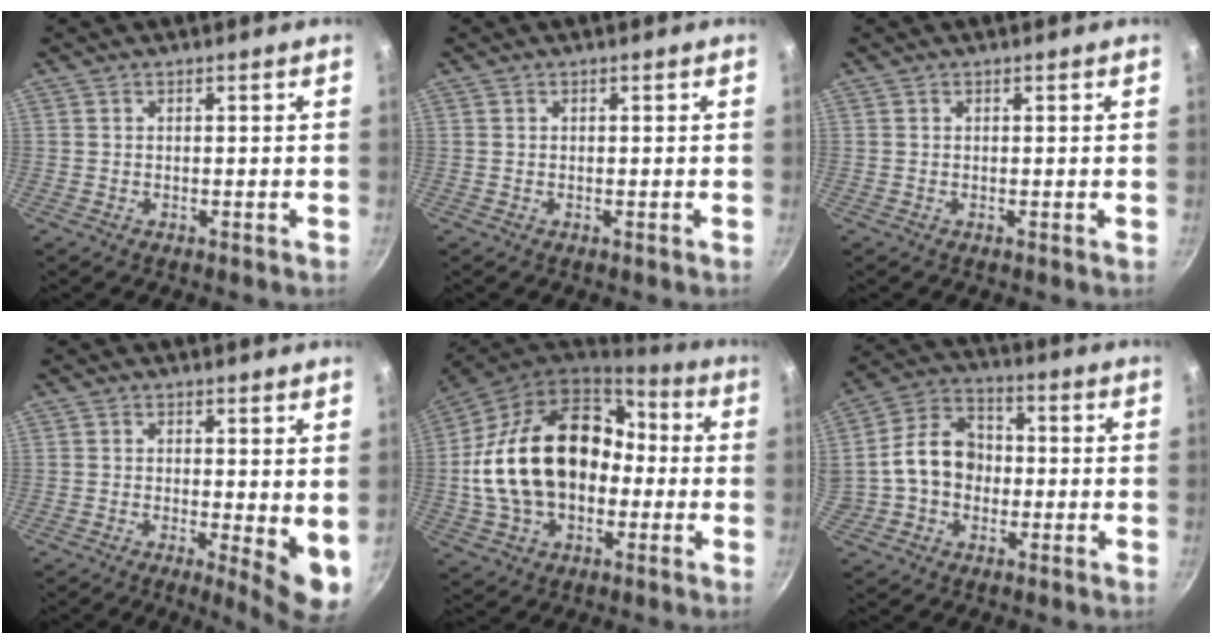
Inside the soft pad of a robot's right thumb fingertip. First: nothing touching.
{"total": 0.0}
{"total": 0.6, "force": [0.1, -0.2, 0.6], "torque": [-0.009, -0.004, -0.001]}
{"total": 7.0, "force": [0.1, 2.1, 6.7], "torque": [-0.086, -0.020, 0.002]}
{"total": 24.6, "force": [-0.7, 17.2, 17.5], "torque": [-0.292, 0.056, -0.006]}
{"total": 11.6, "force": [-0.7, 9.2, 7.0], "torque": [-0.088, 0.029, -0.022]}